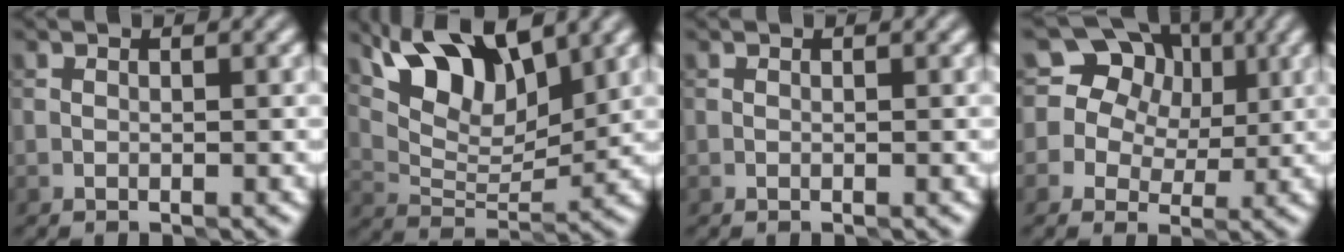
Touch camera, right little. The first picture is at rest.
{"total": 7.8, "force": [5.4, 2.7, 5.0], "torque": [-0.085, 0.005, 0.103]}
{"total": 0.0}
{"total": 13.2, "force": [4.8, 11.1, 5.5], "torque": [-0.115, 0.054, 0.071]}